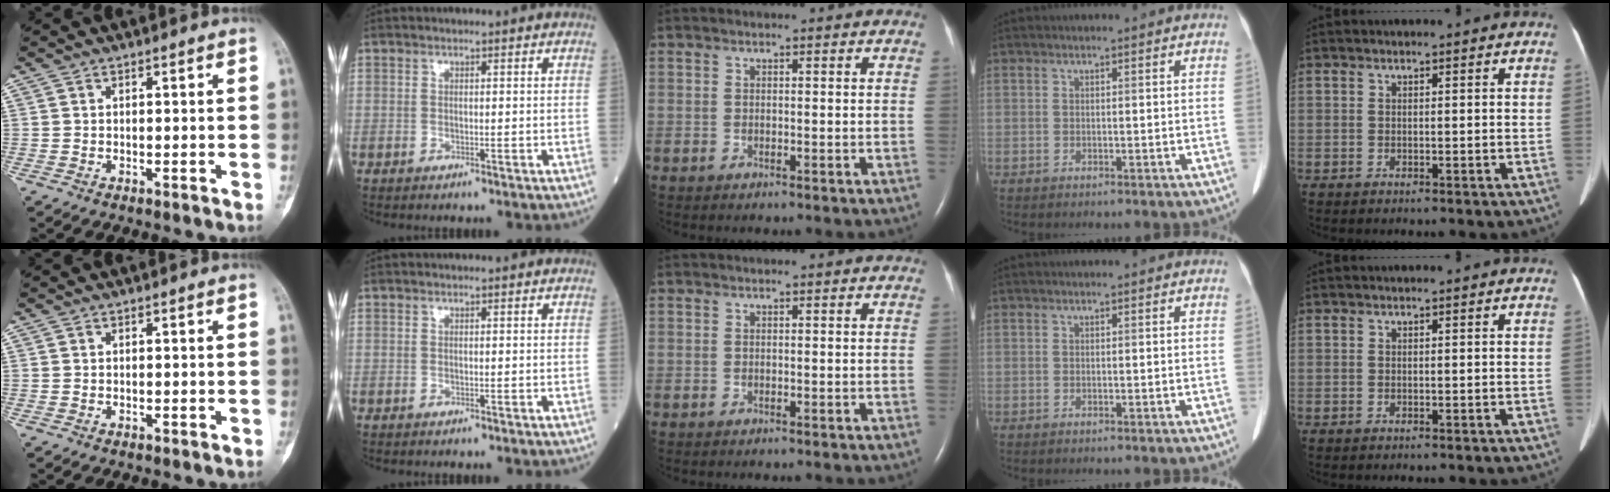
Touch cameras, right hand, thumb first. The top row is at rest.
{}